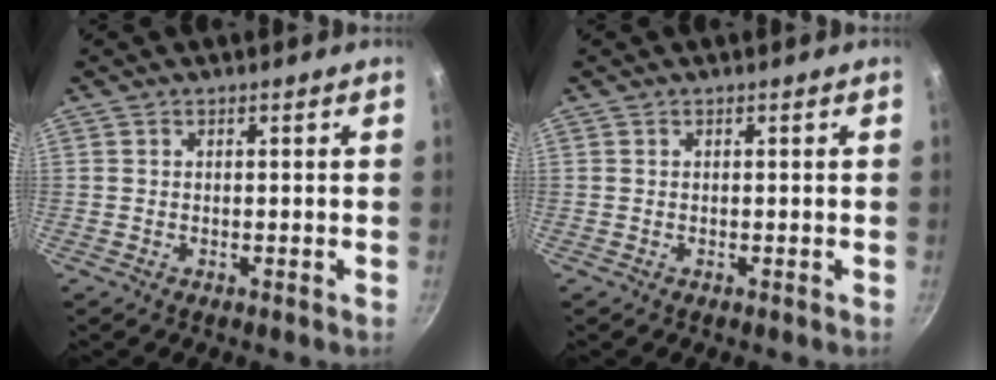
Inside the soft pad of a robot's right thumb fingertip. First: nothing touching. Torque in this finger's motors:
{"motor_torque": [-0.60, 0.39, 0.28, -0.18, 0.00]}